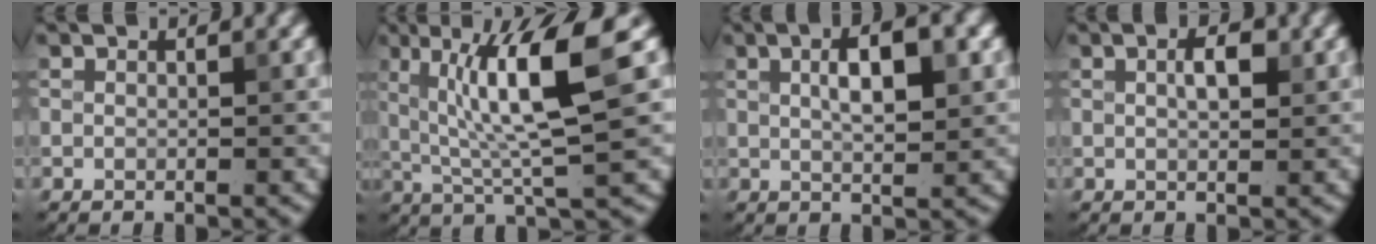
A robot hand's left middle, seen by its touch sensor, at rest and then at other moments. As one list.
[{"total": 8.7, "force": [2.2, 1.6, 8.3], "torque": [-0.137, 0.002, 0.038]}, {"total": 4.9, "force": [1.4, 1.6, 4.4], "torque": [-0.076, 0.008, 0.023]}, {"total": 2.2, "force": [0.6, 0.9, 1.9], "torque": [-0.034, 0.004, 0.010]}]